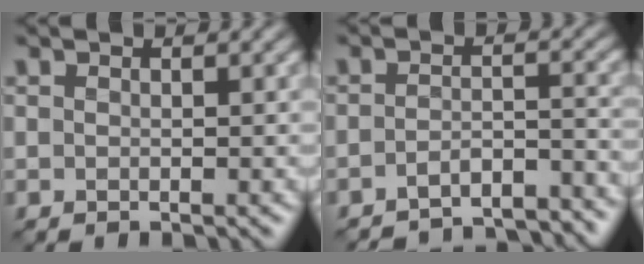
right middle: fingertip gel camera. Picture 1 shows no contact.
{"total": 7.0, "force": [-6.6, 1.0, 2.0], "torque": [-0.035, -0.006, -0.096]}